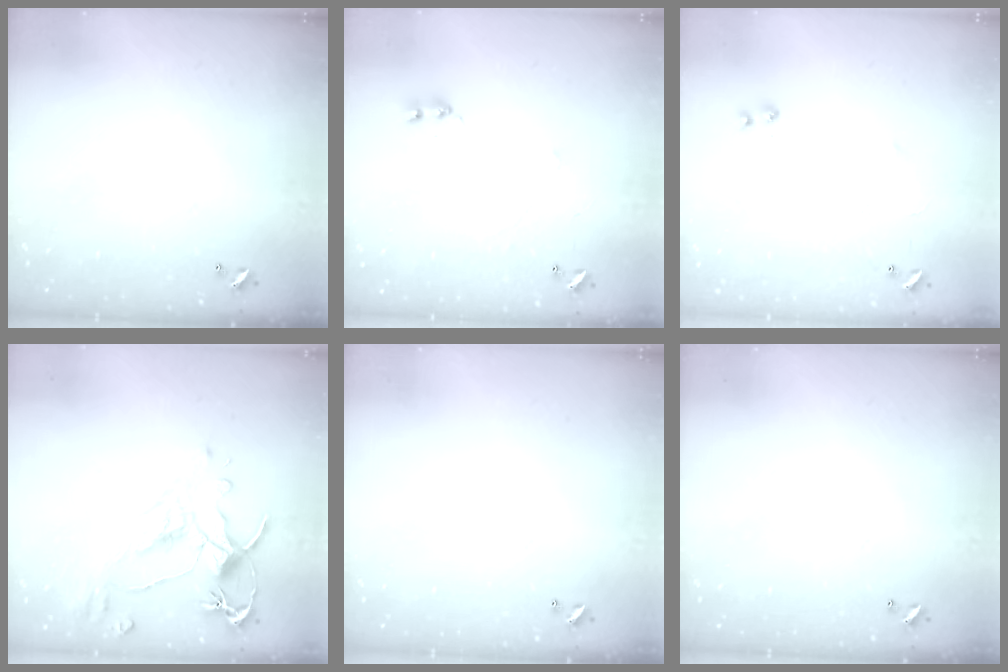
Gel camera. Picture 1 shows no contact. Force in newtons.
{"total": 0.9, "press": 0.8, "slide": 0.3}
{"total": 6.4, "press": 6.4, "slide": 1.0}
{"total": 3.2, "press": 2.9, "slide": 1.4}
{"total": 0.0}
{"total": 0.0}